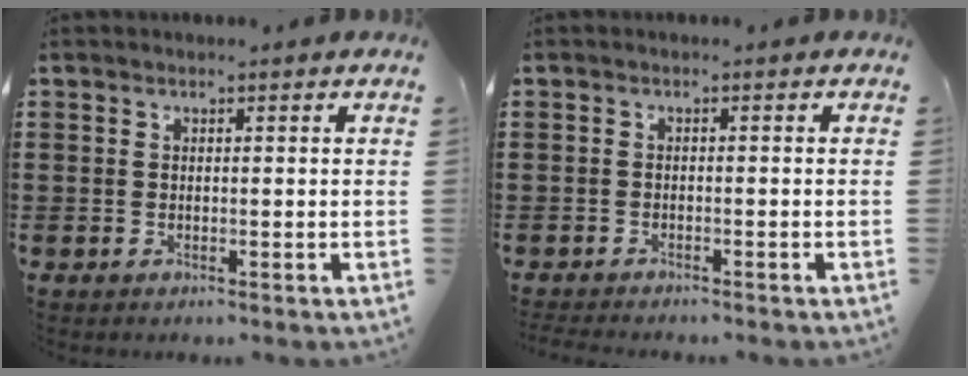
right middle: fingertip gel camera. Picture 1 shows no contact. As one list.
[{"total": 1.3, "force": [-1.3, 0.2, 0.1], "torque": [-0.005, 0.002, -0.027]}]